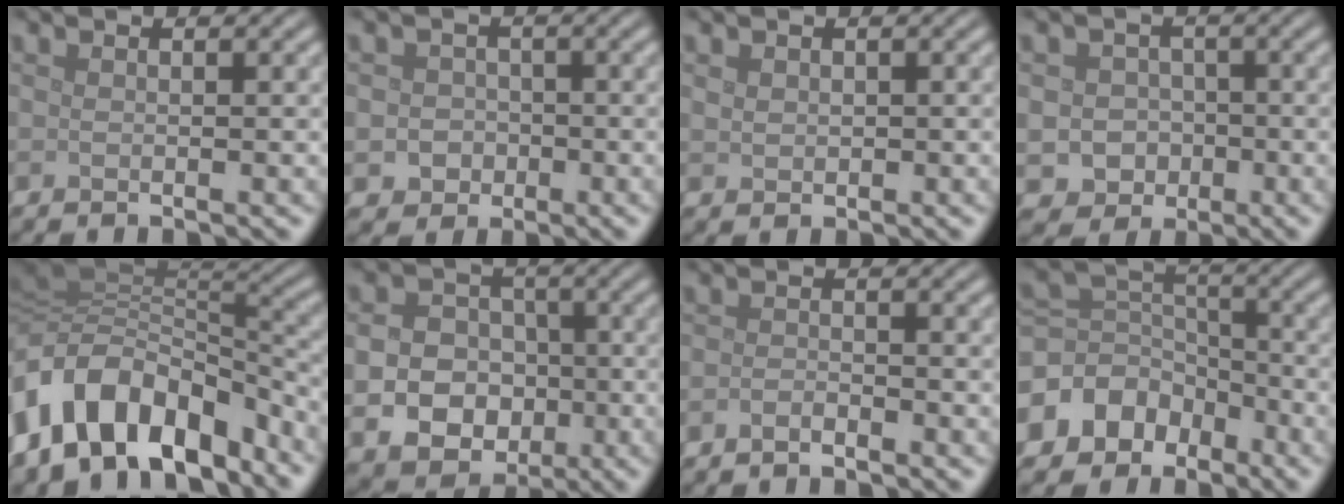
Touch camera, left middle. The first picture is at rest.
{"total": 2.6, "force": [-0.7, 2.4, 0.7], "torque": [0.007, -0.001, -0.018]}
{"total": 0.9, "force": [0.3, 0.8, 0.3], "torque": [-0.007, -0.003, 0.009]}
{"total": 3.9, "force": [-0.9, 3.7, 1.0], "torque": [0.002, 0.003, -0.028]}
{"total": 12.7, "force": [-6.2, 8.2, 7.5], "torque": [-0.146, 0.006, -0.104]}
{"total": 8.6, "force": [-2.2, 7.3, 4.0], "torque": [-0.062, -0.029, -0.054]}
{"total": 1.1, "force": [-0.9, 0.3, 0.6], "torque": [-0.013, 0.000, -0.019]}
{"total": 7.9, "force": [-4.9, 5.9, 1.8], "torque": [-0.046, 0.020, -0.107]}